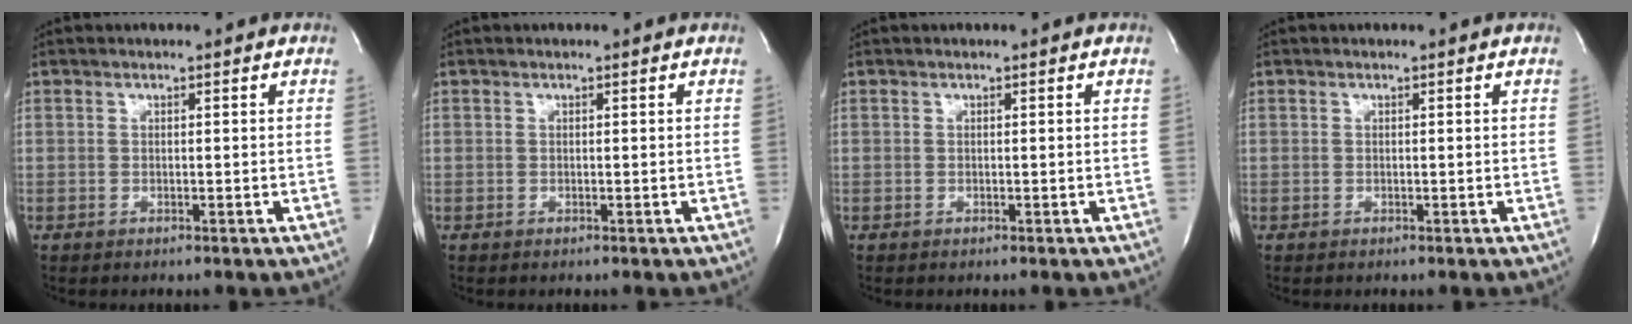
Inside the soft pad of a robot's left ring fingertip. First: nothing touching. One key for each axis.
{"total": 0.0}
{"total": 0.0}
{"total": 0.0}